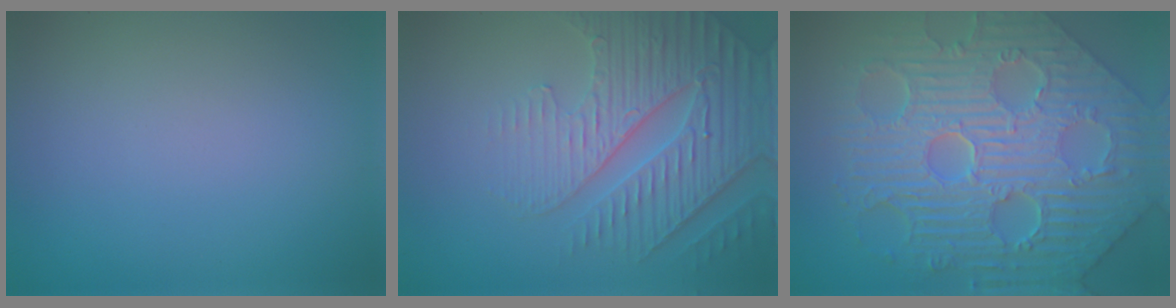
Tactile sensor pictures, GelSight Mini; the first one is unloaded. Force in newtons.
{"total": 5.7, "press": 4.9, "slide": 3.0}
{"total": 11.7, "press": 8.0, "slide": 8.6}